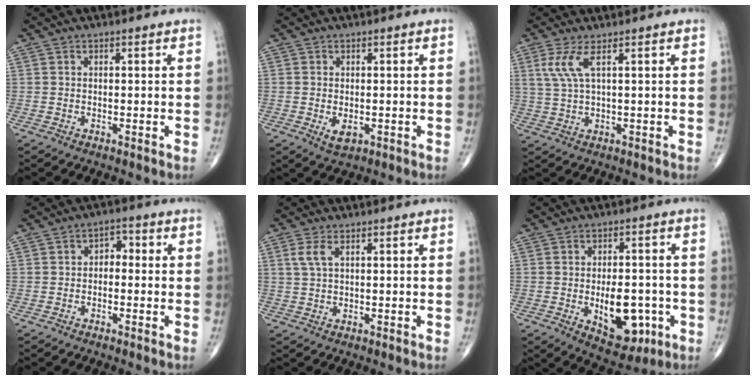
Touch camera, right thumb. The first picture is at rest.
{"total": 2.7, "force": [-0.6, 1.5, 2.1], "torque": [-0.034, -0.005, -0.004]}
{"total": 4.6, "force": [2.0, 0.6, 4.1], "torque": [-0.112, -0.004, 0.050]}
{"total": 2.9, "force": [-0.3, 2.0, 2.0], "torque": [-0.013, 0.017, -0.016]}
{"total": 2.8, "force": [1.1, 1.0, 2.3], "torque": [-0.063, 0.006, 0.029]}
{"total": 11.9, "force": [-3.2, 6.5, 9.5], "torque": [-0.106, 0.007, -0.031]}